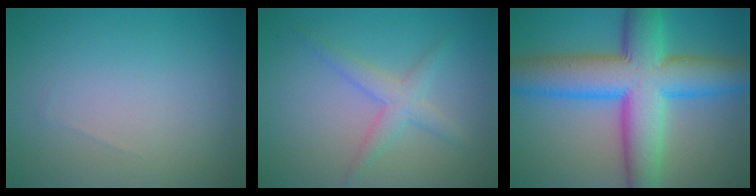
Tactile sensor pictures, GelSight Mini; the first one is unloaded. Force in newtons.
{"total": 2.6, "press": 2.6, "slide": 0.1}
{"total": 11.9, "press": 11.9, "slide": 0.4}